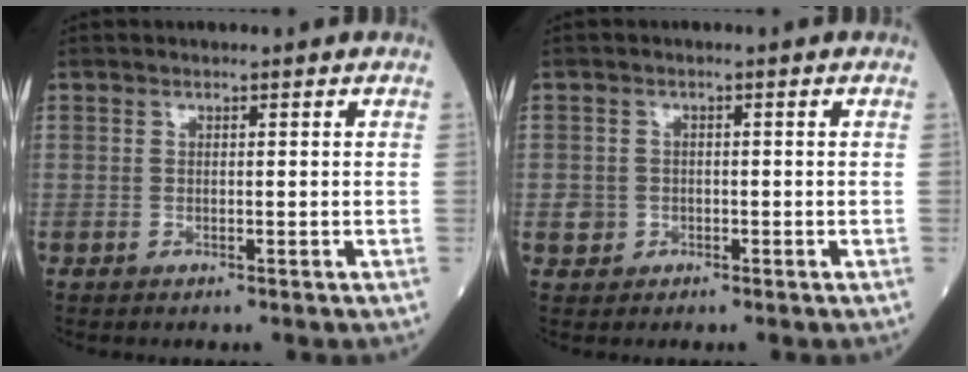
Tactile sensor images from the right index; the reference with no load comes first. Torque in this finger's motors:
{"motor_torque": [0.01, -0.05, 0.02, 0.00]}